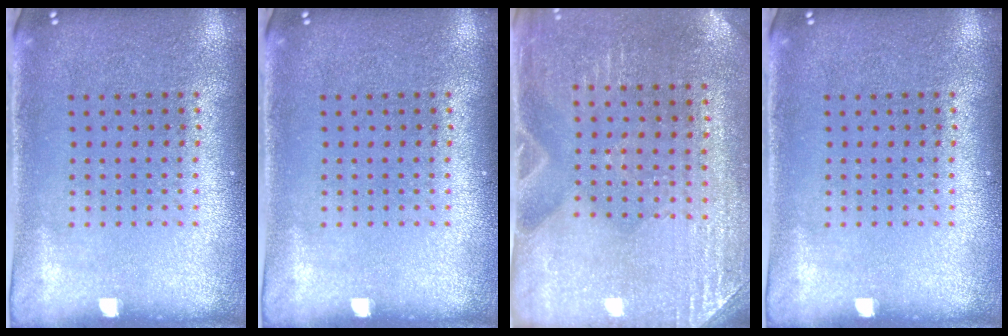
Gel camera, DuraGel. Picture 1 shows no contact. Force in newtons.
{"total": 0.0}
{"total": 2.9, "press": 2.8, "slide": 0.8}
{"total": 0.0}